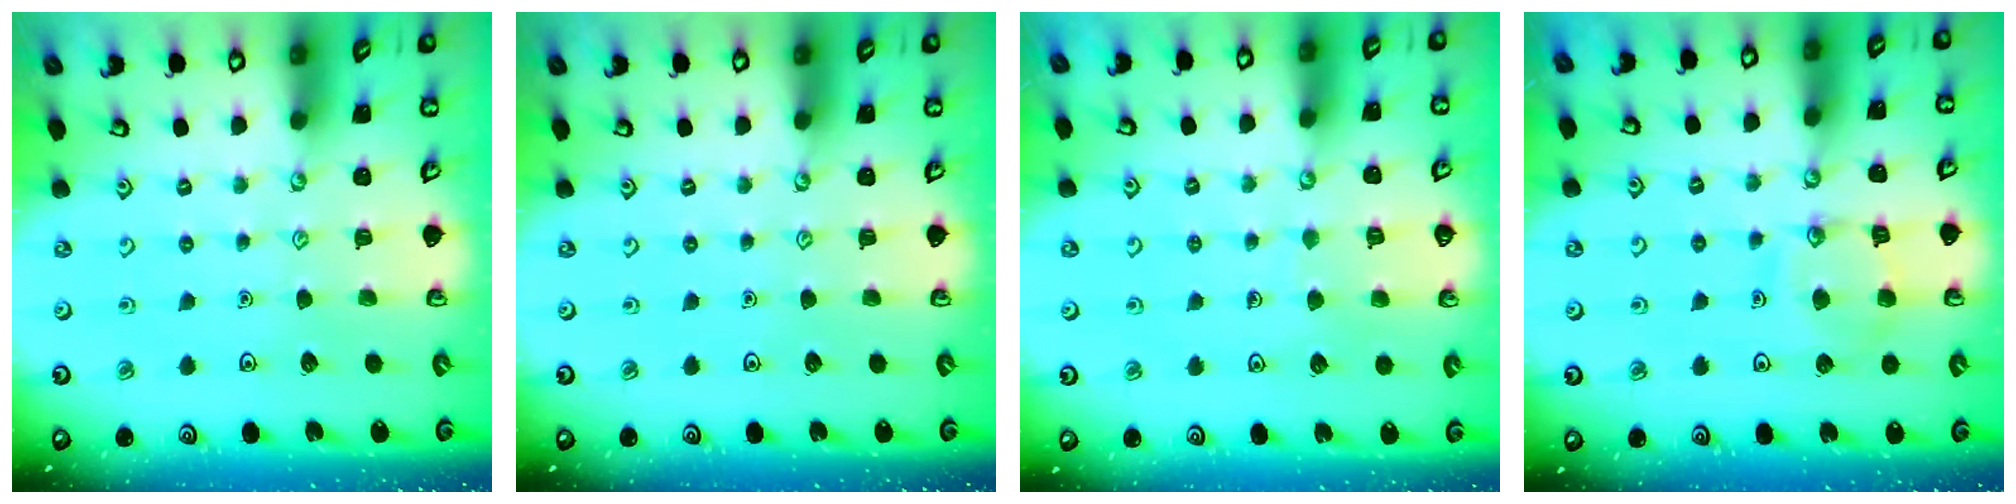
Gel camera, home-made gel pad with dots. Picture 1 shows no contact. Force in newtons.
{"total": 0.0}
{"total": 4.6, "press": 4.6, "slide": 0.4}
{"total": 12.2, "press": 12.1, "slide": 1.1}